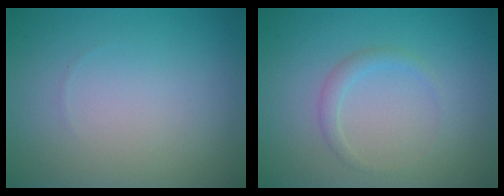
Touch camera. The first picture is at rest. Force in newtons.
{"total": 1.2, "press": 1.2, "slide": 0.1}